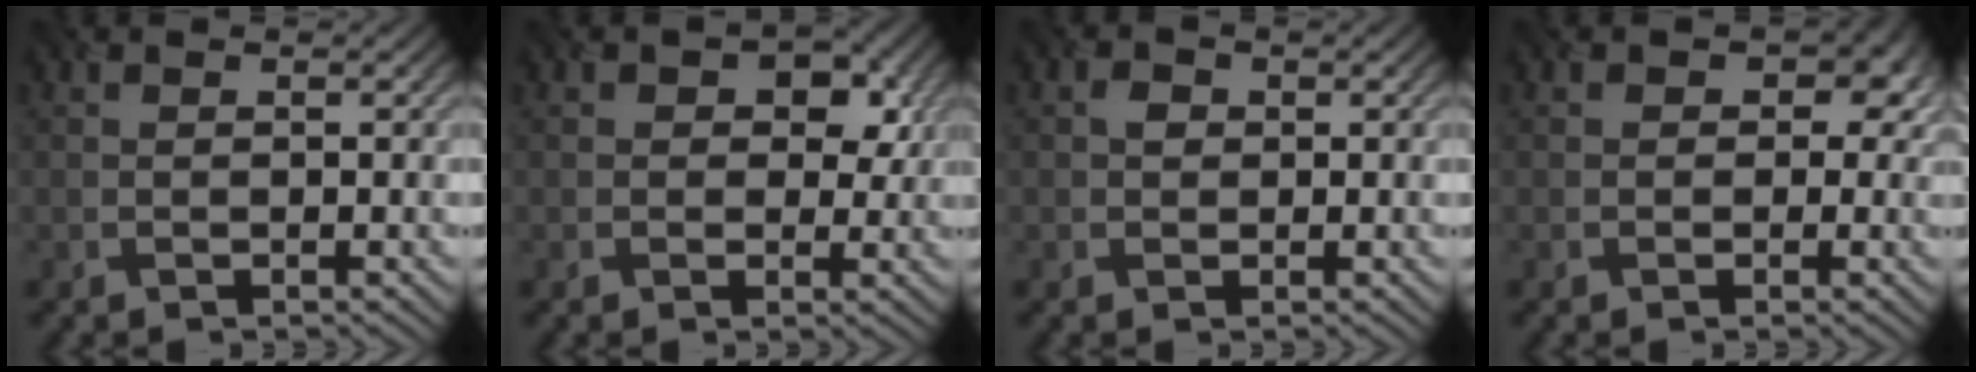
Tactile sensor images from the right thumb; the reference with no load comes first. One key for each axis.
{"total": 4.2, "fx": 1.3, "fy": 2.9, "fz": 2.6, "tx": -0.032, "ty": -0.006, "tz": 0.010}
{"total": 1.2, "fx": 0.2, "fy": 1.1, "fz": 0.5, "tx": -0.009, "ty": 0.001, "tz": -0.002}
{"total": 3.7, "fx": 0.8, "fy": 3.1, "fz": 2.0, "tx": -0.017, "ty": -0.001, "tz": 0.003}